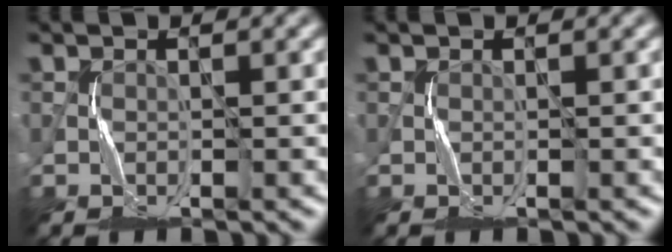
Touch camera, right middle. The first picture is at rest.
{"total": 0.0}